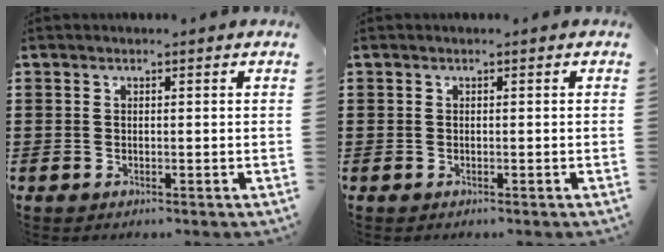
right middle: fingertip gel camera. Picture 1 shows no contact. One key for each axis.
{"total": 0.0}